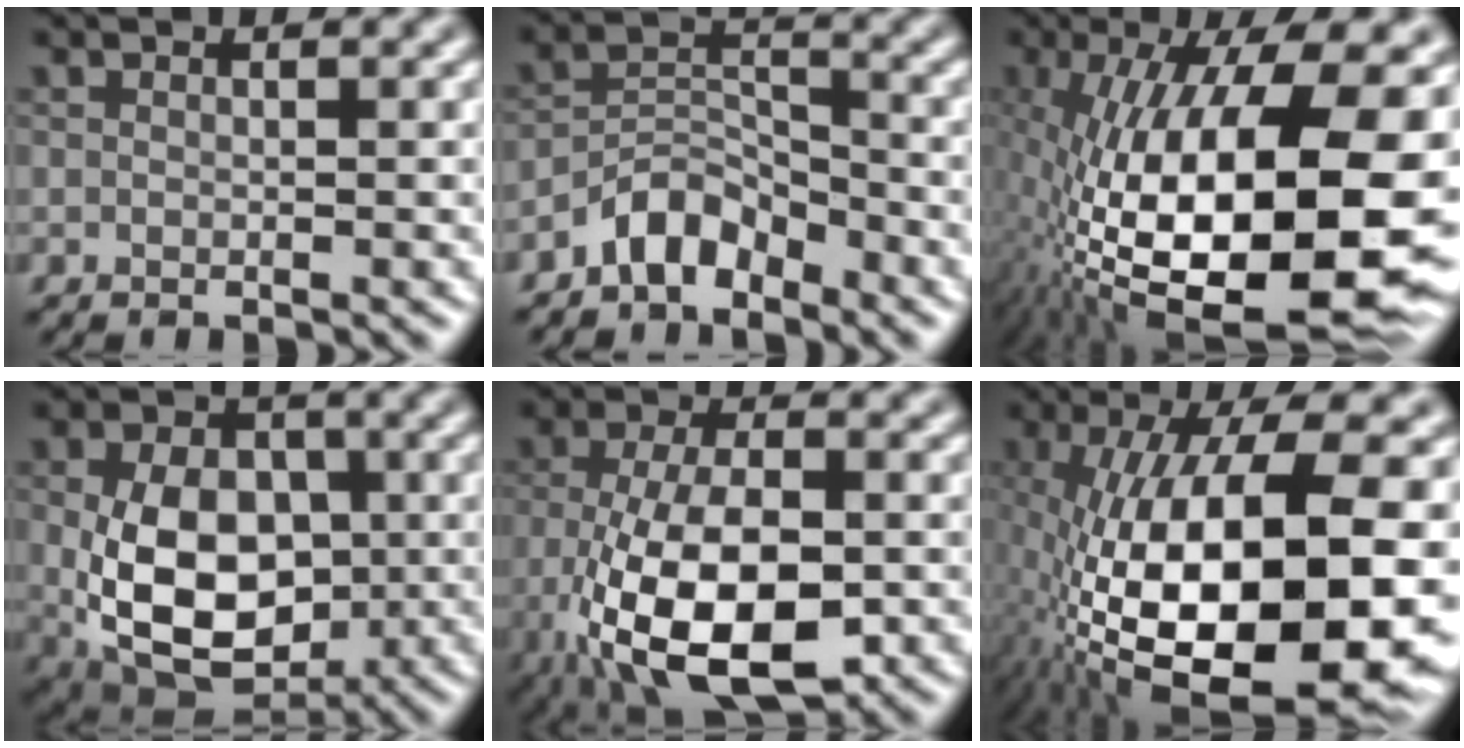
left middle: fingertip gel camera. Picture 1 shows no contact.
{"total": 3.7, "force": [-2.9, 1.6, 1.5], "torque": [-0.022, 0.015, -0.061]}
{"total": 19.9, "force": [-4.0, 7.8, 17.9], "torque": [-0.311, 0.008, -0.074]}
{"total": 10.5, "force": [-1.0, 7.1, 7.7], "torque": [-0.143, -0.014, -0.015]}
{"total": 10.5, "force": [-3.5, 4.9, 8.6], "torque": [-0.178, -0.015, -0.059]}
{"total": 18.5, "force": [-4.8, 7.1, 16.4], "torque": [-0.295, 0.008, -0.083]}